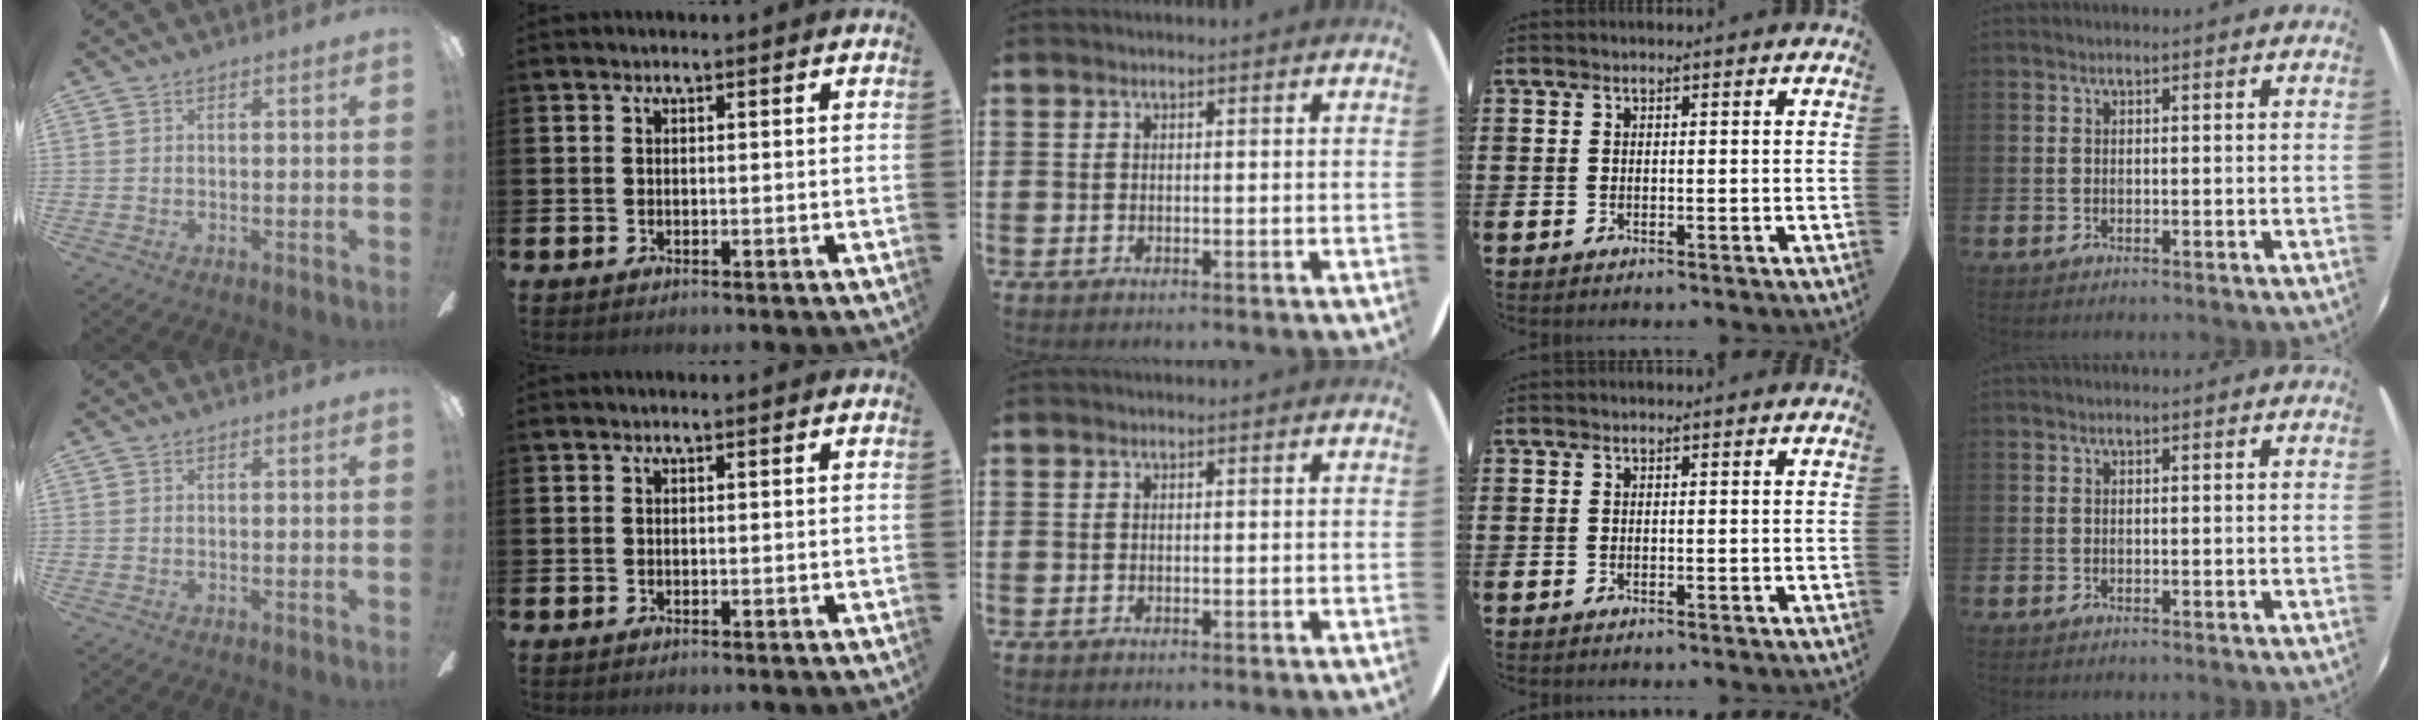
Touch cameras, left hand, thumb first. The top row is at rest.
{}